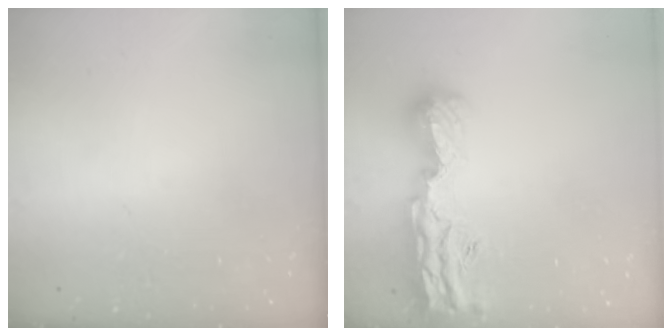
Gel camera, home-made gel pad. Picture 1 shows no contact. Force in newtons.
{"total": 18.1, "press": 17.4, "slide": 5.2}